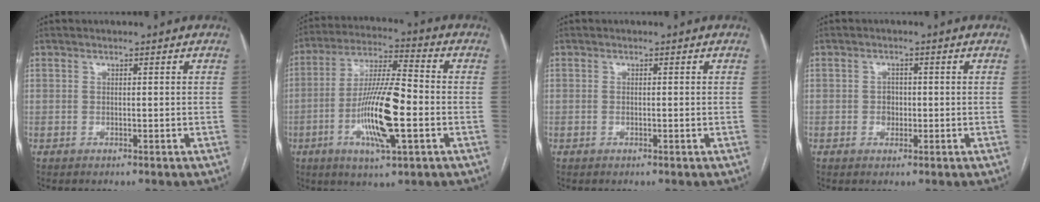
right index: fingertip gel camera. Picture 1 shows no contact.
{"total": 14.2, "force": [-3.7, 2.1, 13.6], "torque": [-0.260, -0.004, -0.067]}
{"total": 0.7, "force": [-0.1, 0.2, 0.6], "torque": [-0.015, -0.001, 0.000]}
{"total": 1.9, "force": [-0.2, 1.6, 1.0], "torque": [-0.013, 0.005, -0.003]}